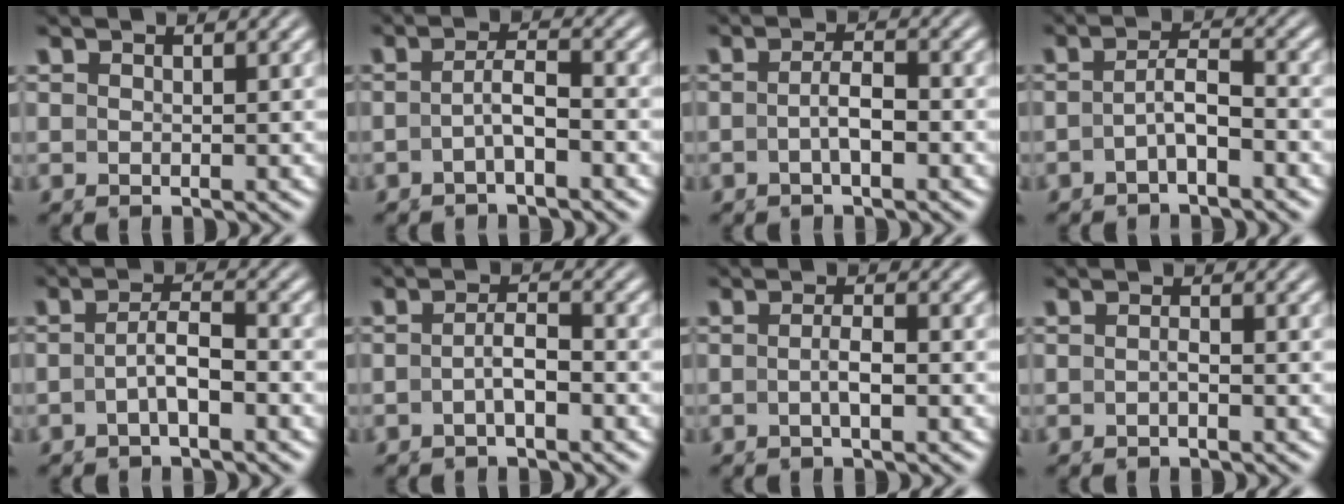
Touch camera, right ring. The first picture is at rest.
{"total": 2.2, "force": [-1.3, -0.1, 1.8], "torque": [-0.032, -0.002, -0.022]}
{"total": 2.0, "force": [-0.8, 0.0, 1.9], "torque": [-0.031, -0.003, -0.015]}
{"total": 2.4, "force": [-1.5, 0.3, 1.8], "torque": [-0.031, -0.005, -0.024]}
{"total": 2.5, "force": [-1.5, 0.1, 2.0], "torque": [-0.035, -0.004, -0.022]}
{"total": 2.0, "force": [-1.1, 0.1, 1.7], "torque": [-0.026, -0.003, -0.019]}
{"total": 1.7, "force": [-0.7, -0.4, 1.6], "torque": [-0.028, -0.003, -0.011]}
{"total": 1.0, "force": [-0.6, 0.1, 0.8], "torque": [-0.014, 0.002, -0.012]}